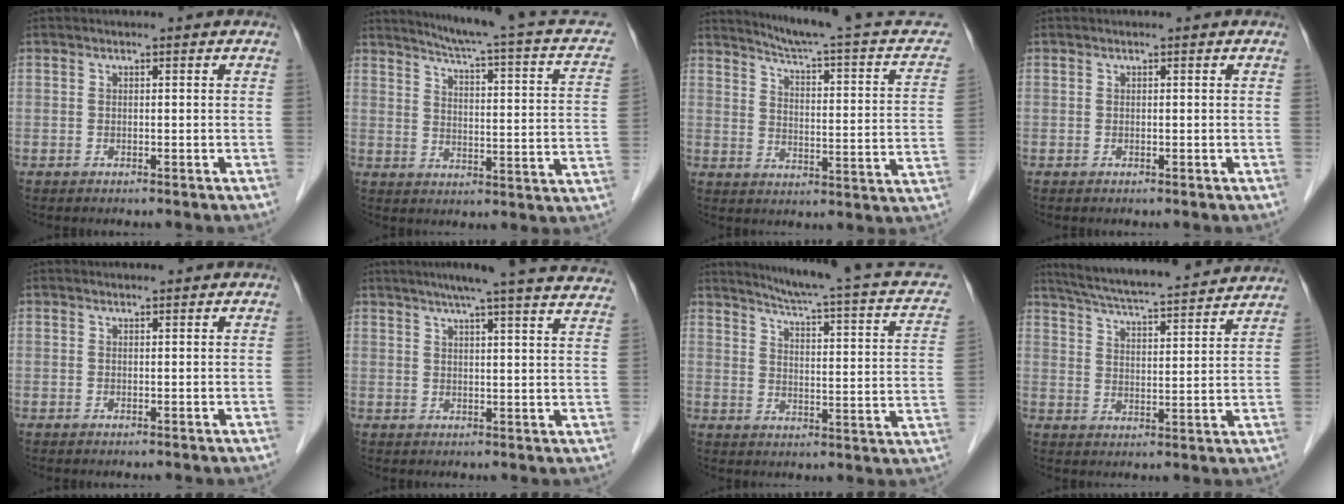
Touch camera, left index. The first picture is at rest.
{"total": 16.4, "force": [12.9, 1.4, 10.0], "torque": [-0.149, -0.032, 0.141]}
{"total": 18.1, "force": [16.2, 1.1, 7.9], "torque": [-0.113, -0.049, 0.192]}
{"total": 0.0}
{"total": 0.7, "force": [0.7, 0.1, 0.0], "torque": [-0.010, 0.003, 0.012]}
{"total": 22.6, "force": [20.3, 0.1, 9.9], "torque": [-0.139, -0.020, 0.239]}
{"total": 16.7, "force": [13.4, 1.5, 9.9], "torque": [-0.145, -0.034, 0.149]}
{"total": 20.6, "force": [18.9, 1.8, 8.2], "torque": [-0.138, 0.015, 0.263]}